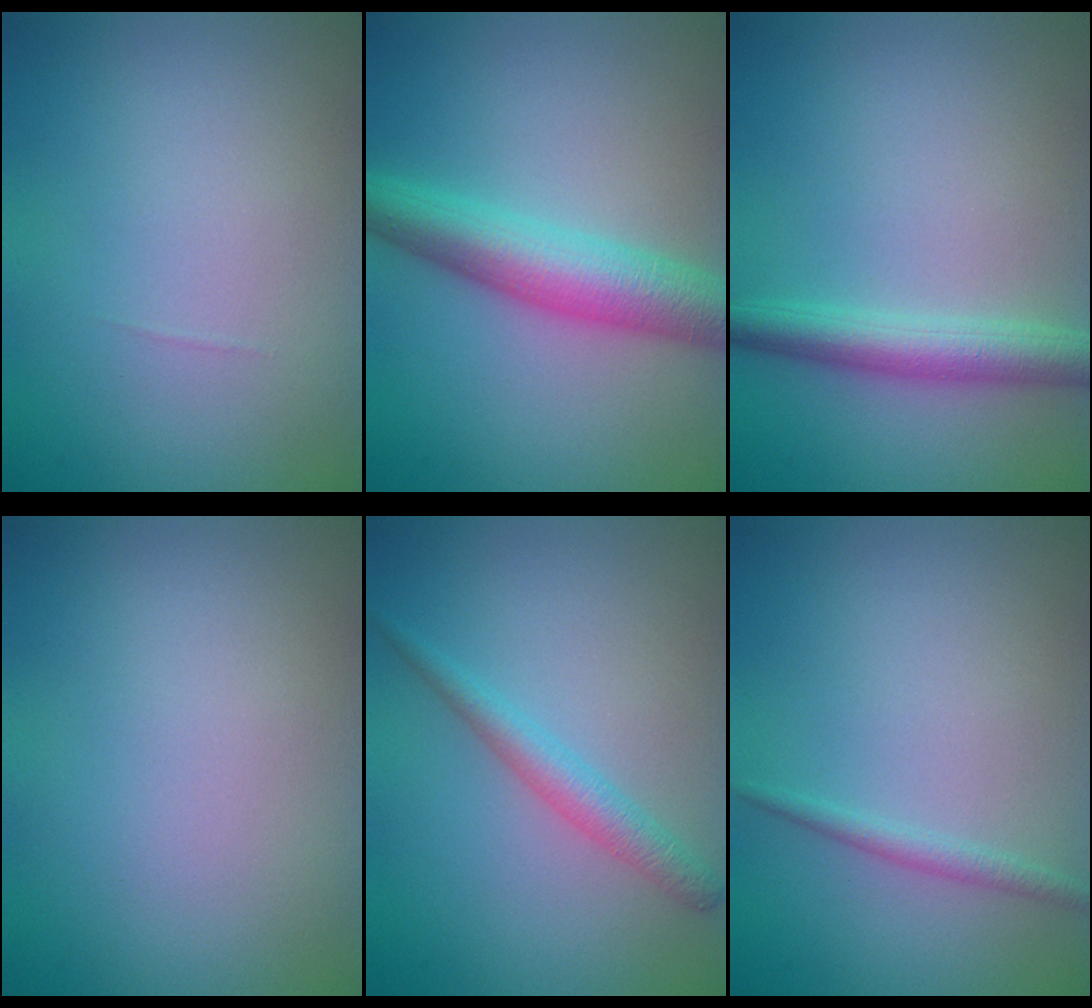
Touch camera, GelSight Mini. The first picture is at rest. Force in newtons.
{"total": 6.3, "press": 6.3, "slide": 0.1}
{"total": 3.8, "press": 3.8, "slide": 0.1}
{"total": 0.0}
{"total": 2.4, "press": 2.4, "slide": 0.1}
{"total": 1.3, "press": 1.3, "slide": 0.0}